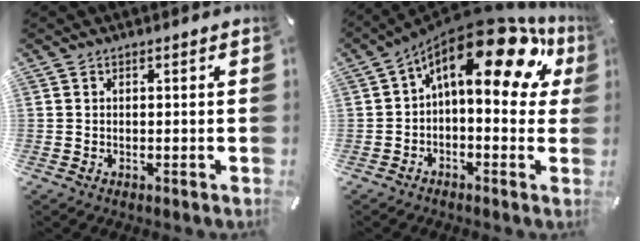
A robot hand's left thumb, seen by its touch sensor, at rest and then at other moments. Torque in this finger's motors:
{"motor_torque": [0.49, 1.54, 2.38, -0.39, 0.23]}